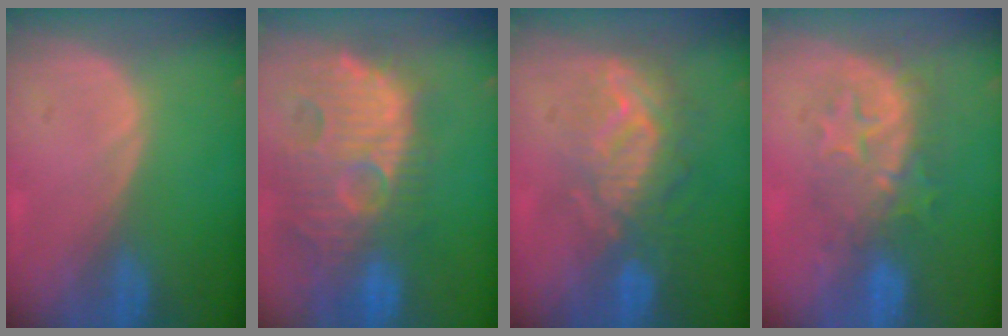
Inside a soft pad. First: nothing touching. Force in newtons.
{"total": 14.3, "press": 12.5, "slide": 6.9}
{"total": 9.2, "press": 8.6, "slide": 3.3}
{"total": 8.2, "press": 7.9, "slide": 2.2}